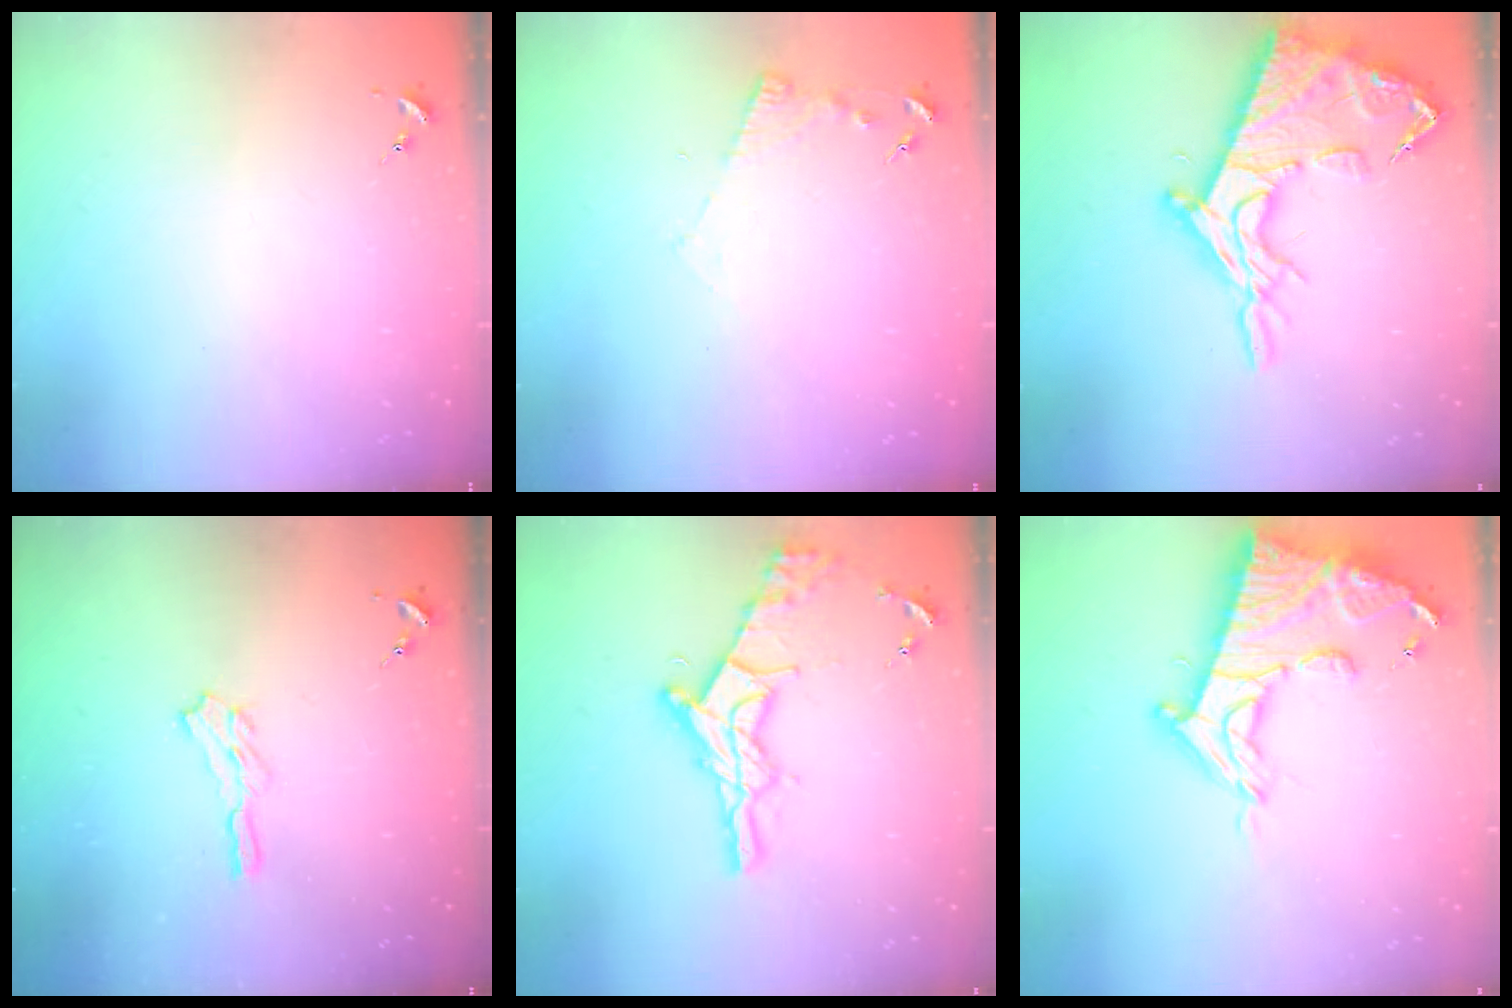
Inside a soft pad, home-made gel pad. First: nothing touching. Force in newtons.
{"total": 4.6, "press": 4.6, "slide": 0.5}
{"total": 19.4, "press": 19.4, "slide": 1.4}
{"total": 5.0, "press": 5.0, "slide": 0.8}
{"total": 19.0, "press": 18.9, "slide": 1.3}
{"total": 19.3, "press": 19.3, "slide": 1.6}